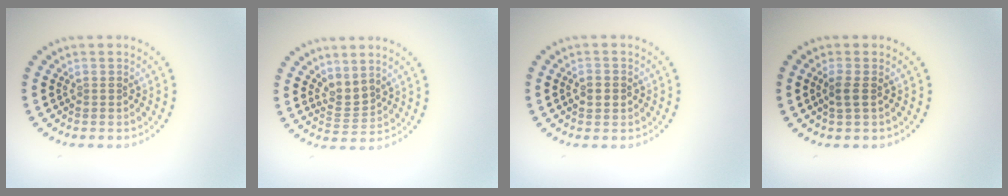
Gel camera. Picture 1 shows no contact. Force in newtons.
{"total": 2.0, "press": 1.4, "slide": 1.4}
{"total": 2.2, "press": 2.2, "slide": 0.1}
{"total": 1.3, "press": 1.2, "slide": 0.6}